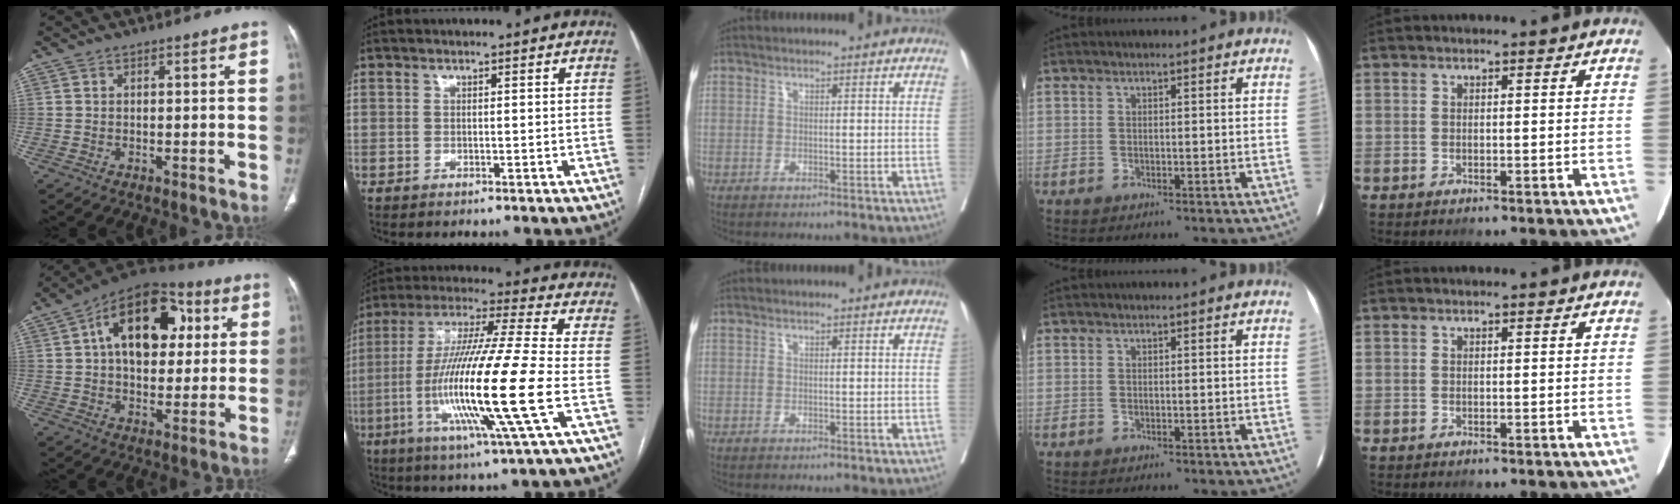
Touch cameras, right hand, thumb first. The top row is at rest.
{"thumb": {"total": 19.6, "force": [4.6, 12.3, 14.6], "torque": [-0.180, 0.014, 0.061]}, "index": {"total": 19.8, "force": [-4.7, -1.1, 19.2], "torque": [-0.380, -0.022, -0.100]}}